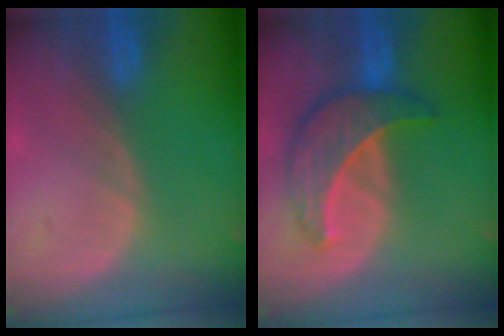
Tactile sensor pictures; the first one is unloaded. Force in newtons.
{"total": 8.5, "press": 8.4, "slide": 0.5}